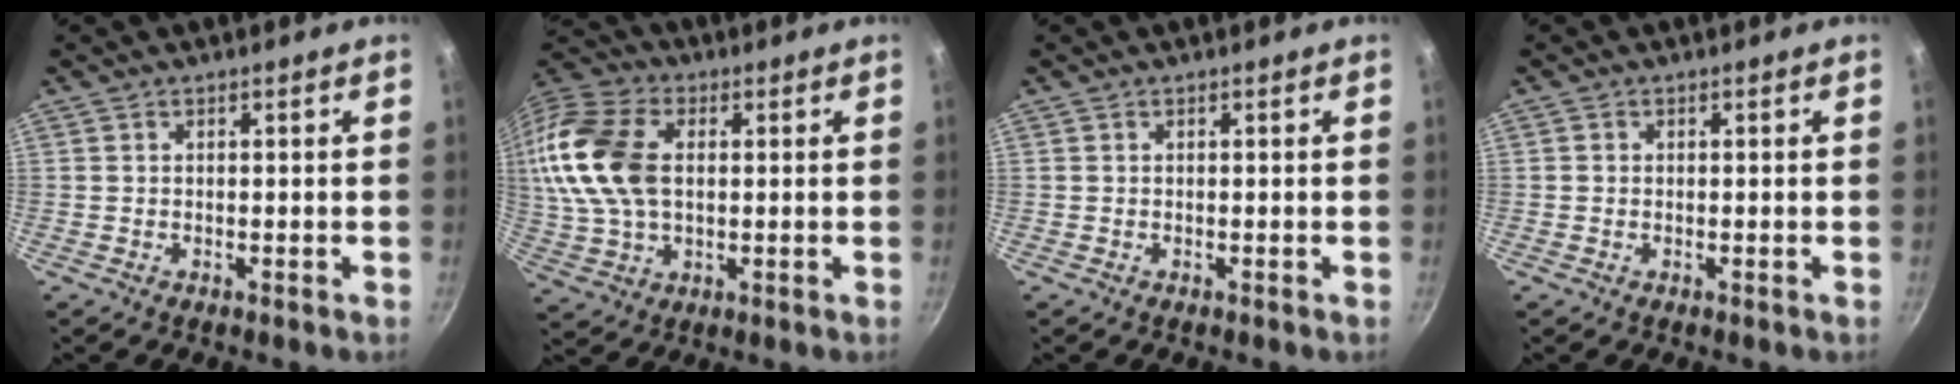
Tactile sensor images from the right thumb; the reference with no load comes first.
{"total": 18.3, "force": [2.1, 11.9, 13.7], "torque": [-0.269, 0.019, 0.033]}
{"total": 0.0}
{"total": 0.7, "force": [-0.2, 0.6, 0.2], "torque": [-0.002, 0.002, -0.005]}